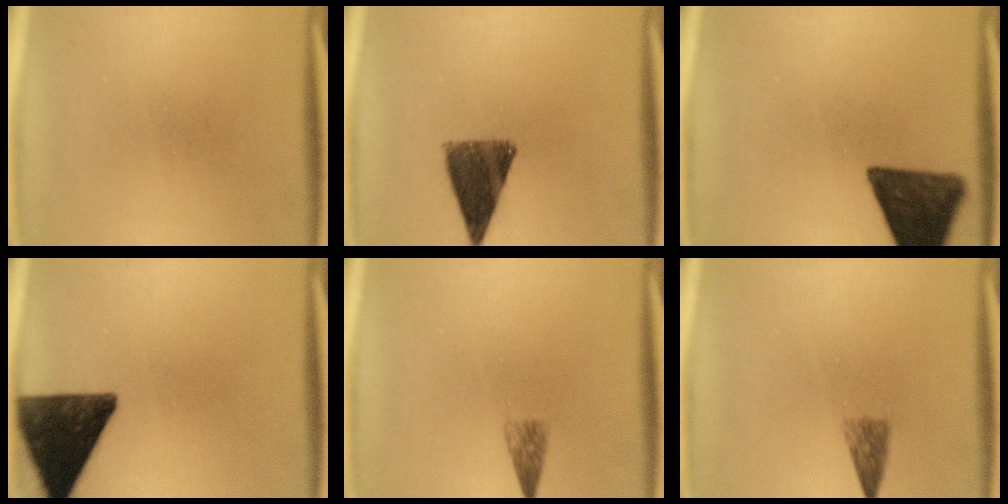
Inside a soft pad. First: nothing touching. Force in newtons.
{"total": 10.1}
{"total": 13.7}
{"total": 14.1}
{"total": 2.0}
{"total": 2.4}